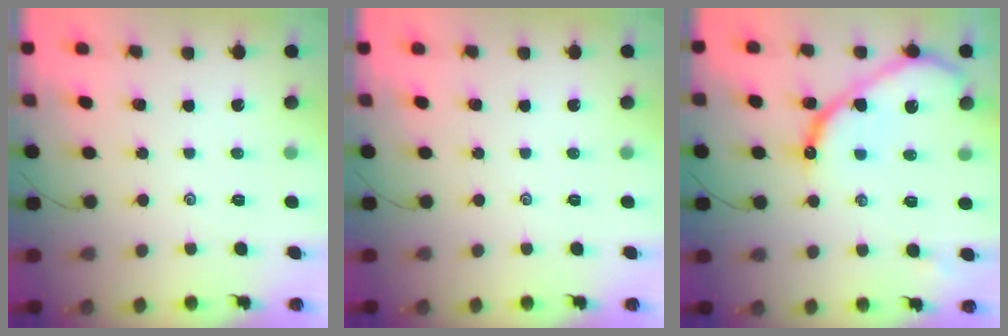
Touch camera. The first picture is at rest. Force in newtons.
{"total": 0.0}
{"total": 14.0, "press": 14.0, "slide": 0.9}